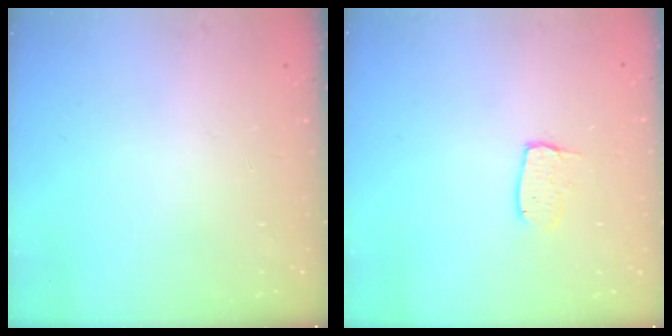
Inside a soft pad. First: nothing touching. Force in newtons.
{"total": 4.2, "press": 4.2, "slide": 0.4}